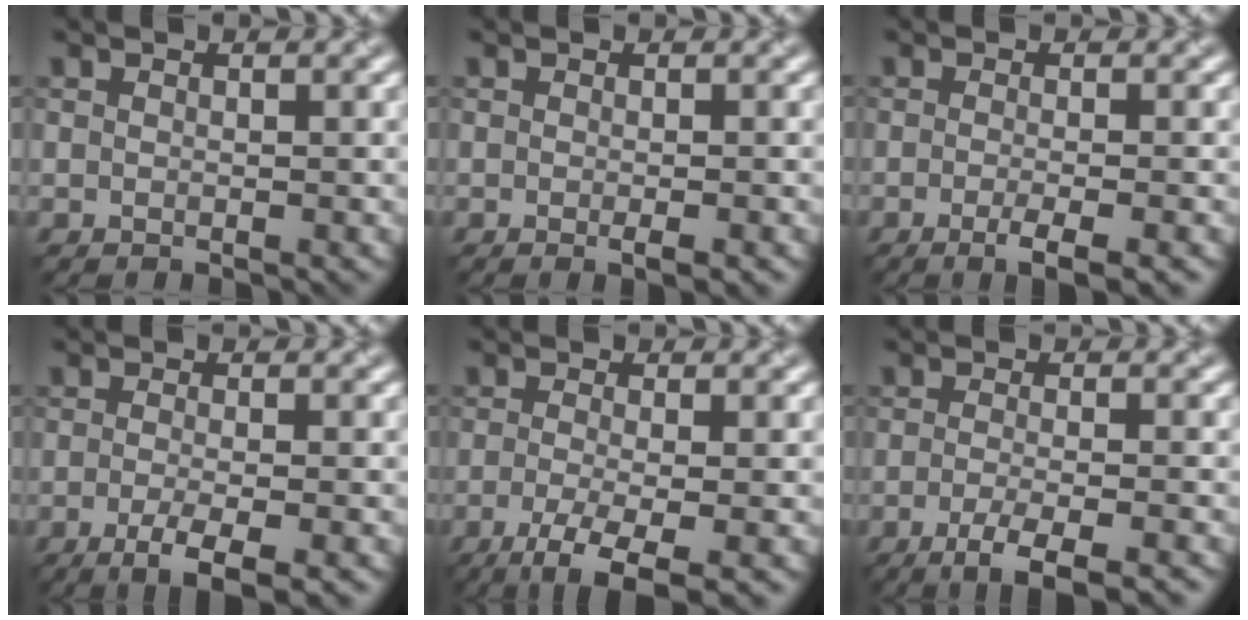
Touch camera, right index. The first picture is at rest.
{"total": 1.4, "force": [-0.5, 0.2, 1.3], "torque": [-0.016, -0.005, -0.008]}
{"total": 3.1, "force": [-1.3, 0.7, 2.7], "torque": [-0.038, -0.004, -0.026]}
{"total": 3.9, "force": [-1.8, 0.9, 3.4], "torque": [-0.058, -0.008, -0.035]}
{"total": 5.7, "force": [-2.8, 1.5, 4.7], "torque": [-0.078, -0.009, -0.055]}
{"total": 4.3, "force": [-2.3, 1.0, 3.4], "torque": [-0.055, -0.006, -0.046]}